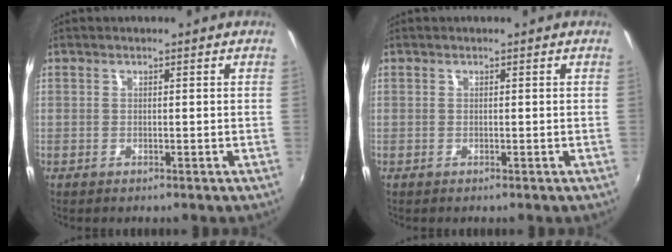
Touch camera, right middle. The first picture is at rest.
{"total": 0.0}